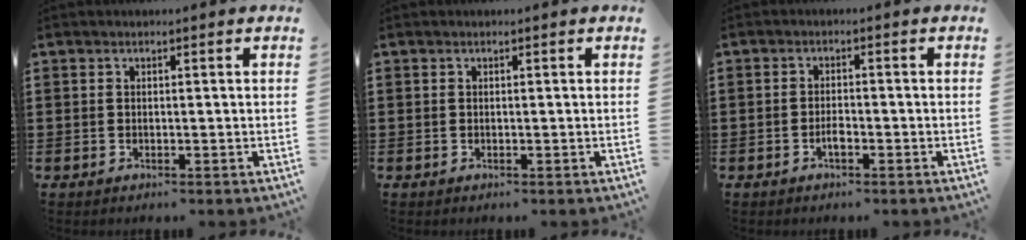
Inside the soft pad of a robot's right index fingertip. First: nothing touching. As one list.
[{"total": 0.0}, {"total": 2.0, "force": [-1.1, 0.6, 1.6], "torque": [-0.033, -0.002, -0.018]}]